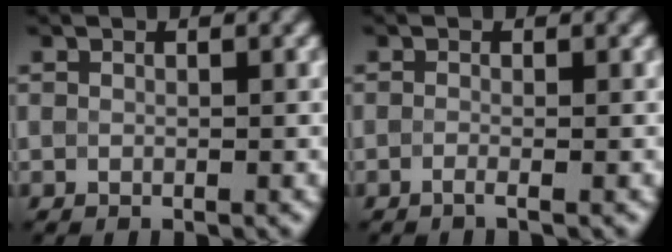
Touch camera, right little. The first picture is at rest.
{"total": 1.1, "force": [-1.1, -0.1, 0.3], "torque": [-0.003, -0.009, -0.017]}